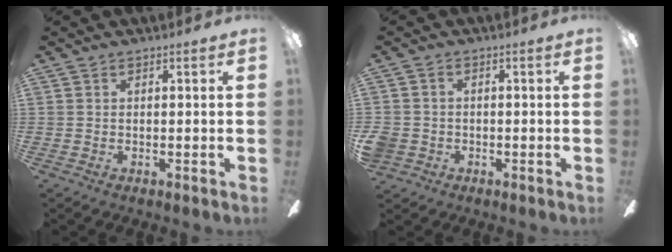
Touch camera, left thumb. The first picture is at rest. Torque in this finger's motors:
{"motor_torque": [0.01, 0.09, 0.01, -0.02, 0.00]}